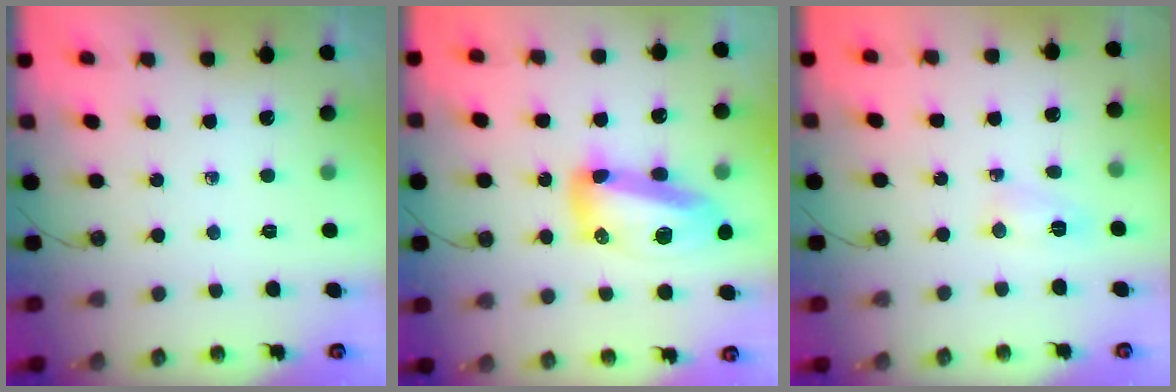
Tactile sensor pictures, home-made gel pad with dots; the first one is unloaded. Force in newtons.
{"total": 16.4, "press": 16.3, "slide": 1.8}
{"total": 2.5, "press": 2.1, "slide": 1.4}